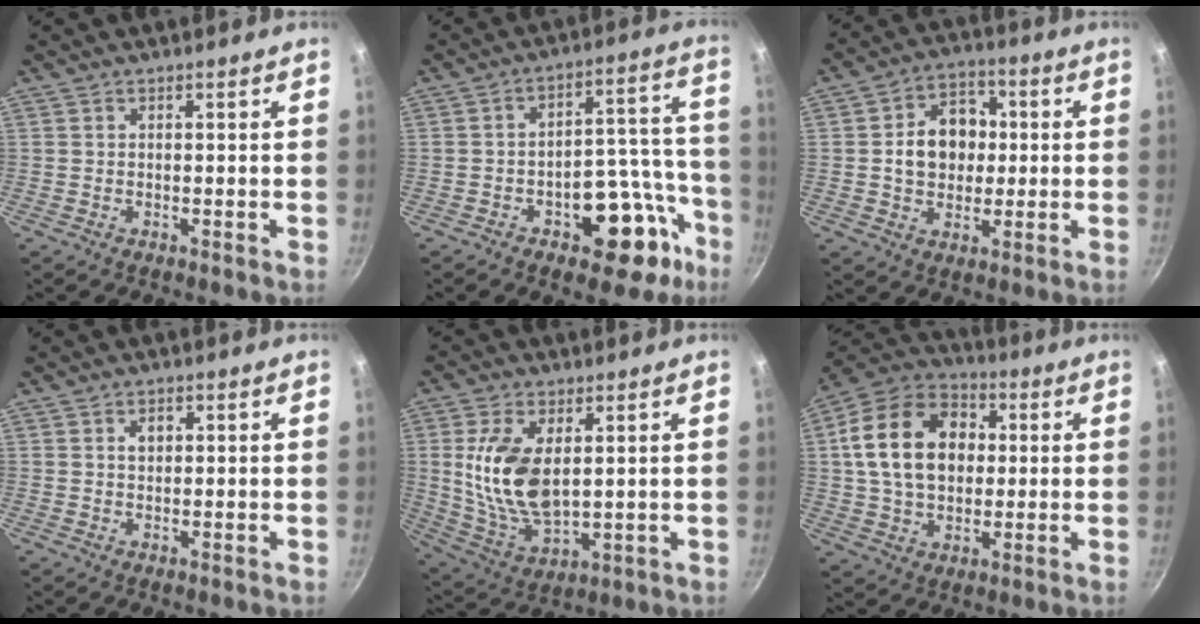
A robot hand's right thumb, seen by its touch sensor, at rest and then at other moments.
{"total": 16.4, "force": [-7.9, 9.4, 10.9], "torque": [-0.069, 0.070, -0.100]}
{"total": 11.2, "force": [0.6, 8.8, 6.8], "torque": [-0.072, 0.017, 0.002]}
{"total": 1.8, "force": [0.5, 1.3, 1.2], "torque": [-0.010, 0.003, 0.007]}
{"total": 14.5, "force": [2.4, 7.9, 11.8], "torque": [-0.222, -0.020, 0.057]}
{"total": 19.6, "force": [2.8, 14.2, 13.3], "torque": [-0.204, 0.026, 0.037]}